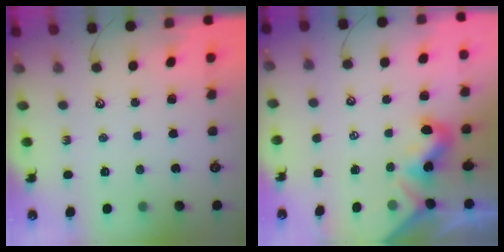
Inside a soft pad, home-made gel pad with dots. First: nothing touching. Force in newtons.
{"total": 1.9, "press": 1.9, "slide": 0.3}